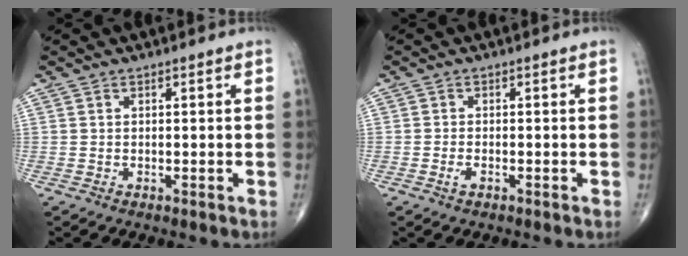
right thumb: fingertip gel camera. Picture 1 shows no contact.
{"total": 1.4, "force": [-0.7, 0.6, 1.1], "torque": [-0.024, 0.003, -0.013]}